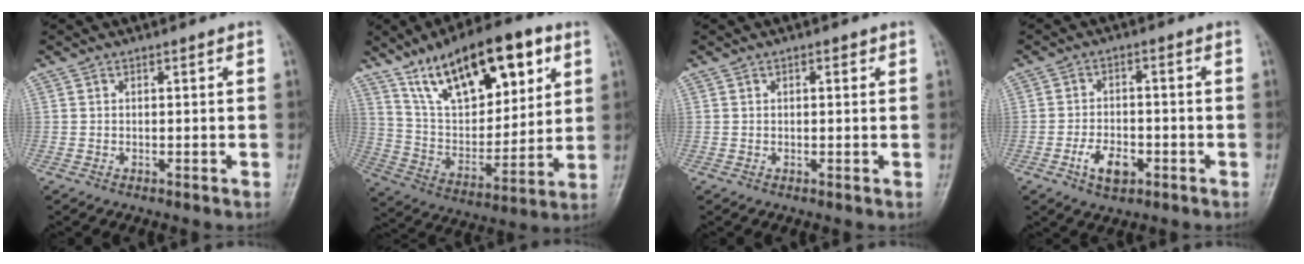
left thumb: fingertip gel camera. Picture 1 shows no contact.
{"total": 23.2, "force": [12.3, 10.5, 16.6], "torque": [-0.222, -0.036, 0.219]}
{"total": 1.0, "force": [0.5, 0.5, 0.7], "torque": [-0.008, 0.001, 0.004]}
{"total": 6.0, "force": [-2.6, 3.5, 4.1], "torque": [-0.065, 0.013, -0.044]}